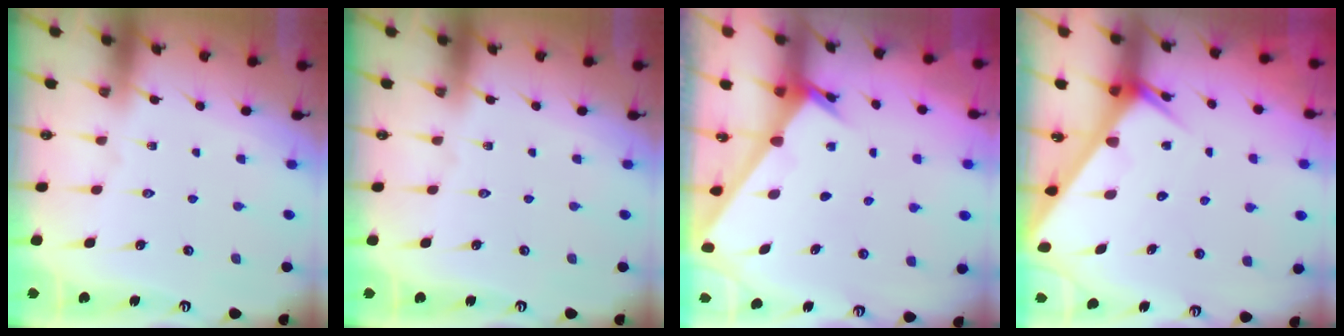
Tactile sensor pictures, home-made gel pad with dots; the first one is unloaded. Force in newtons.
{"total": 0.0}
{"total": 2.3, "press": 2.2, "slide": 0.2}
{"total": 4.4, "press": 4.4, "slide": 0.4}